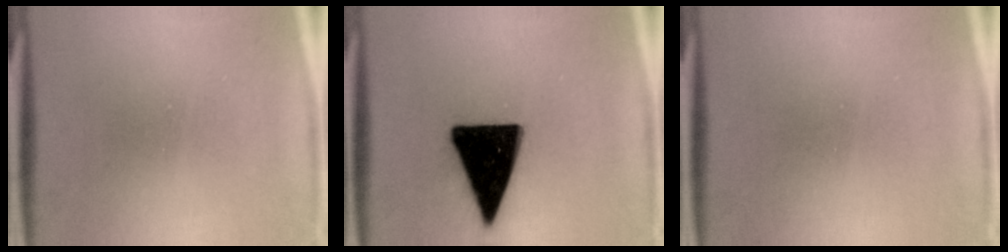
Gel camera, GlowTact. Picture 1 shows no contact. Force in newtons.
{"total": 19.1}
{"total": 0.5}